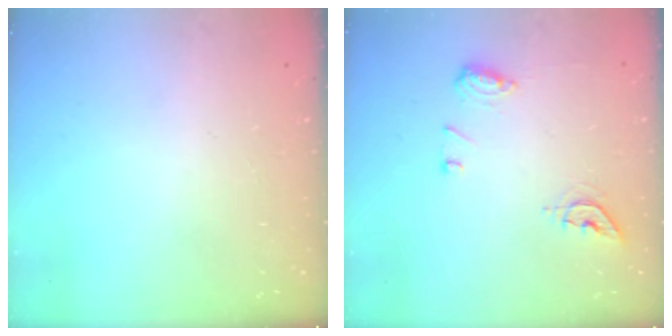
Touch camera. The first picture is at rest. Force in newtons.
{"total": 9.0, "press": 8.9, "slide": 0.9}